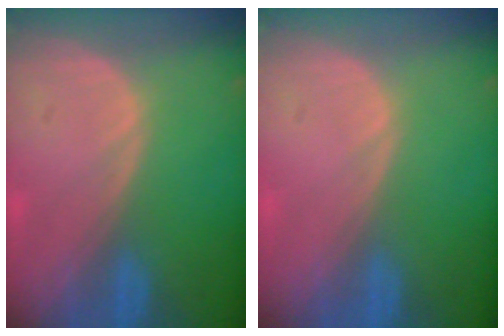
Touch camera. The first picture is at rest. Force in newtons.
{"total": 0.0}